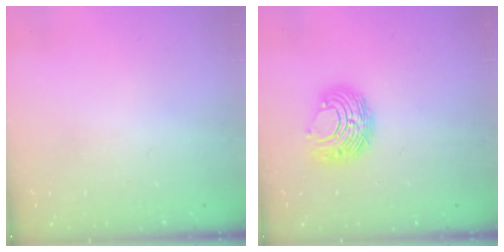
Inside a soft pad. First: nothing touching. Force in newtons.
{"total": 8.6, "press": 8.6, "slide": 0.5}